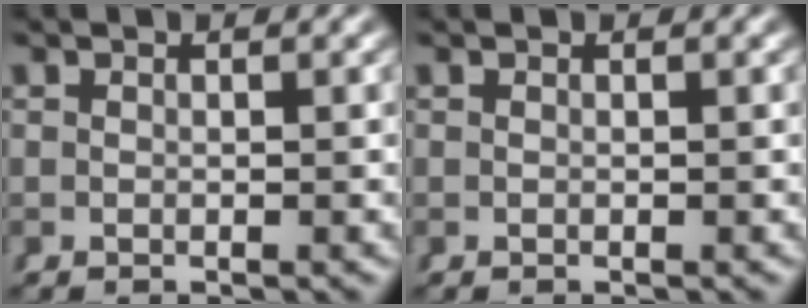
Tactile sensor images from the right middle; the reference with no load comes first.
{"total": 0.0}